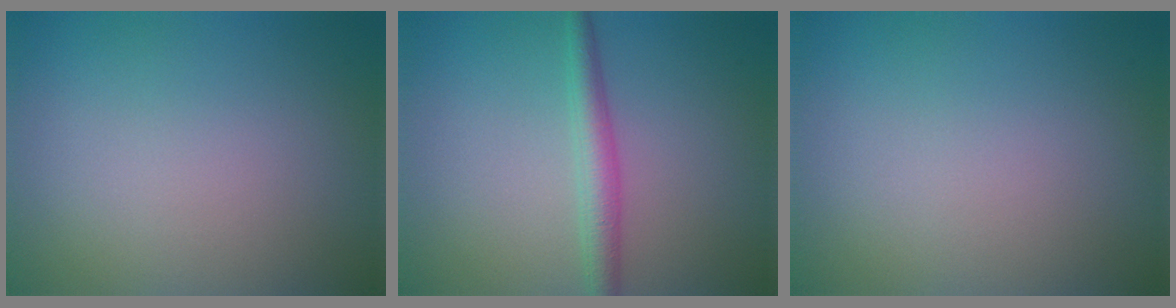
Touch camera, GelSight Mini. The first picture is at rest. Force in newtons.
{"total": 2.9, "press": 2.9, "slide": 0.1}
{"total": 0.0}